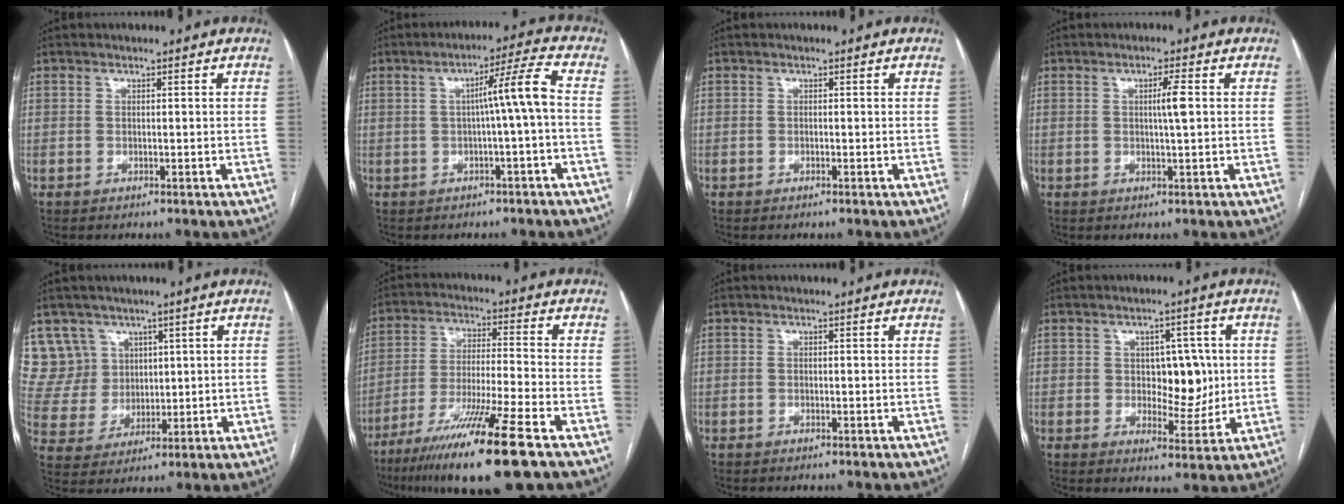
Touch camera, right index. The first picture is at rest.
{"total": 6.4, "force": [-0.4, -1.1, 6.2], "torque": [-0.097, 0.017, -0.004]}
{"total": 0.0}
{"total": 2.9, "force": [0.4, -0.2, 2.9], "torque": [-0.051, -0.002, 0.007]}
{"total": 8.7, "force": [5.2, 7.0, 0.1], "torque": [-0.008, 0.031, 0.118]}
{"total": 16.3, "force": [-10.5, -0.8, 12.5], "torque": [-0.222, -0.049, -0.184]}
{"total": 0.0}
{"total": 6.9, "force": [0.7, 3.9, 5.7], "torque": [-0.067, 0.009, 0.018]}